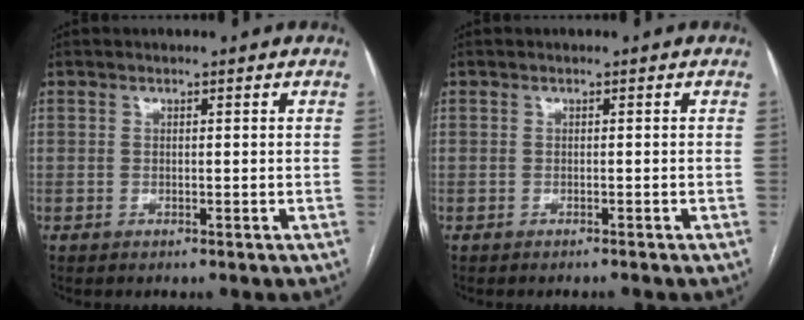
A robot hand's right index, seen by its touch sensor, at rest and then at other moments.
{"total": 0.8, "force": [-0.8, -0.2, 0.2], "torque": [-0.006, -0.001, -0.009]}